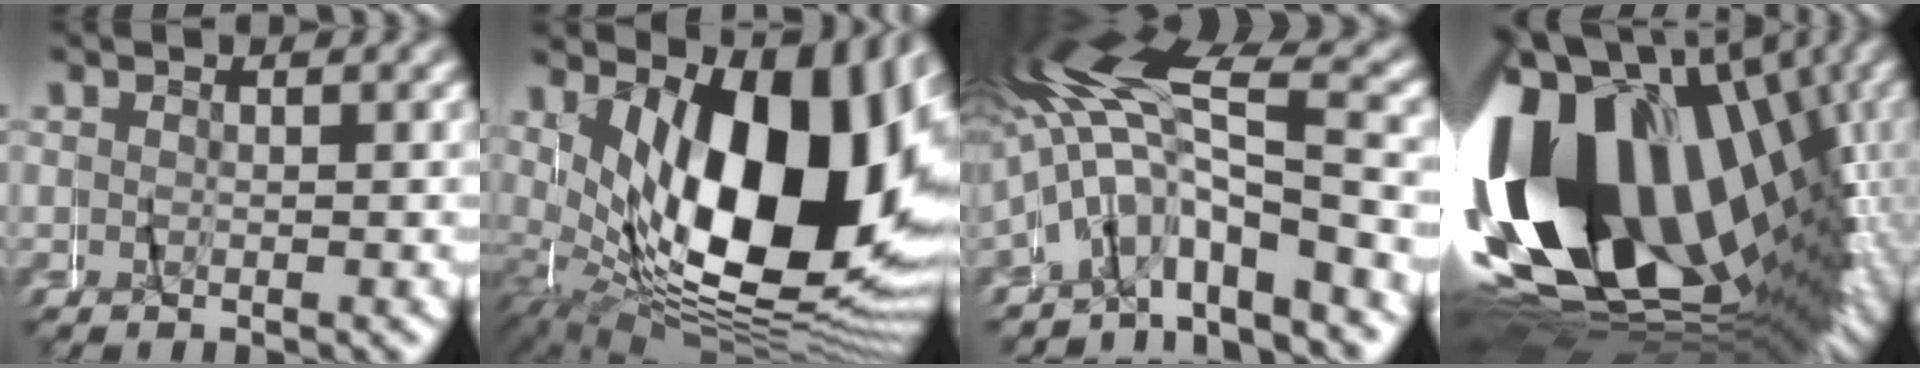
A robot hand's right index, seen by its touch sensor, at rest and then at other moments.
{"total": 20.4, "force": [0.2, 10.7, 17.4], "torque": [-0.279, -0.013, 0.016]}
{"total": 6.6, "force": [-0.3, 3.5, 5.6], "torque": [-0.120, 0.002, -0.016]}
{"total": 38.0, "force": [-6.1, 23.7, 29.1], "torque": [-0.442, -0.043, -0.071]}